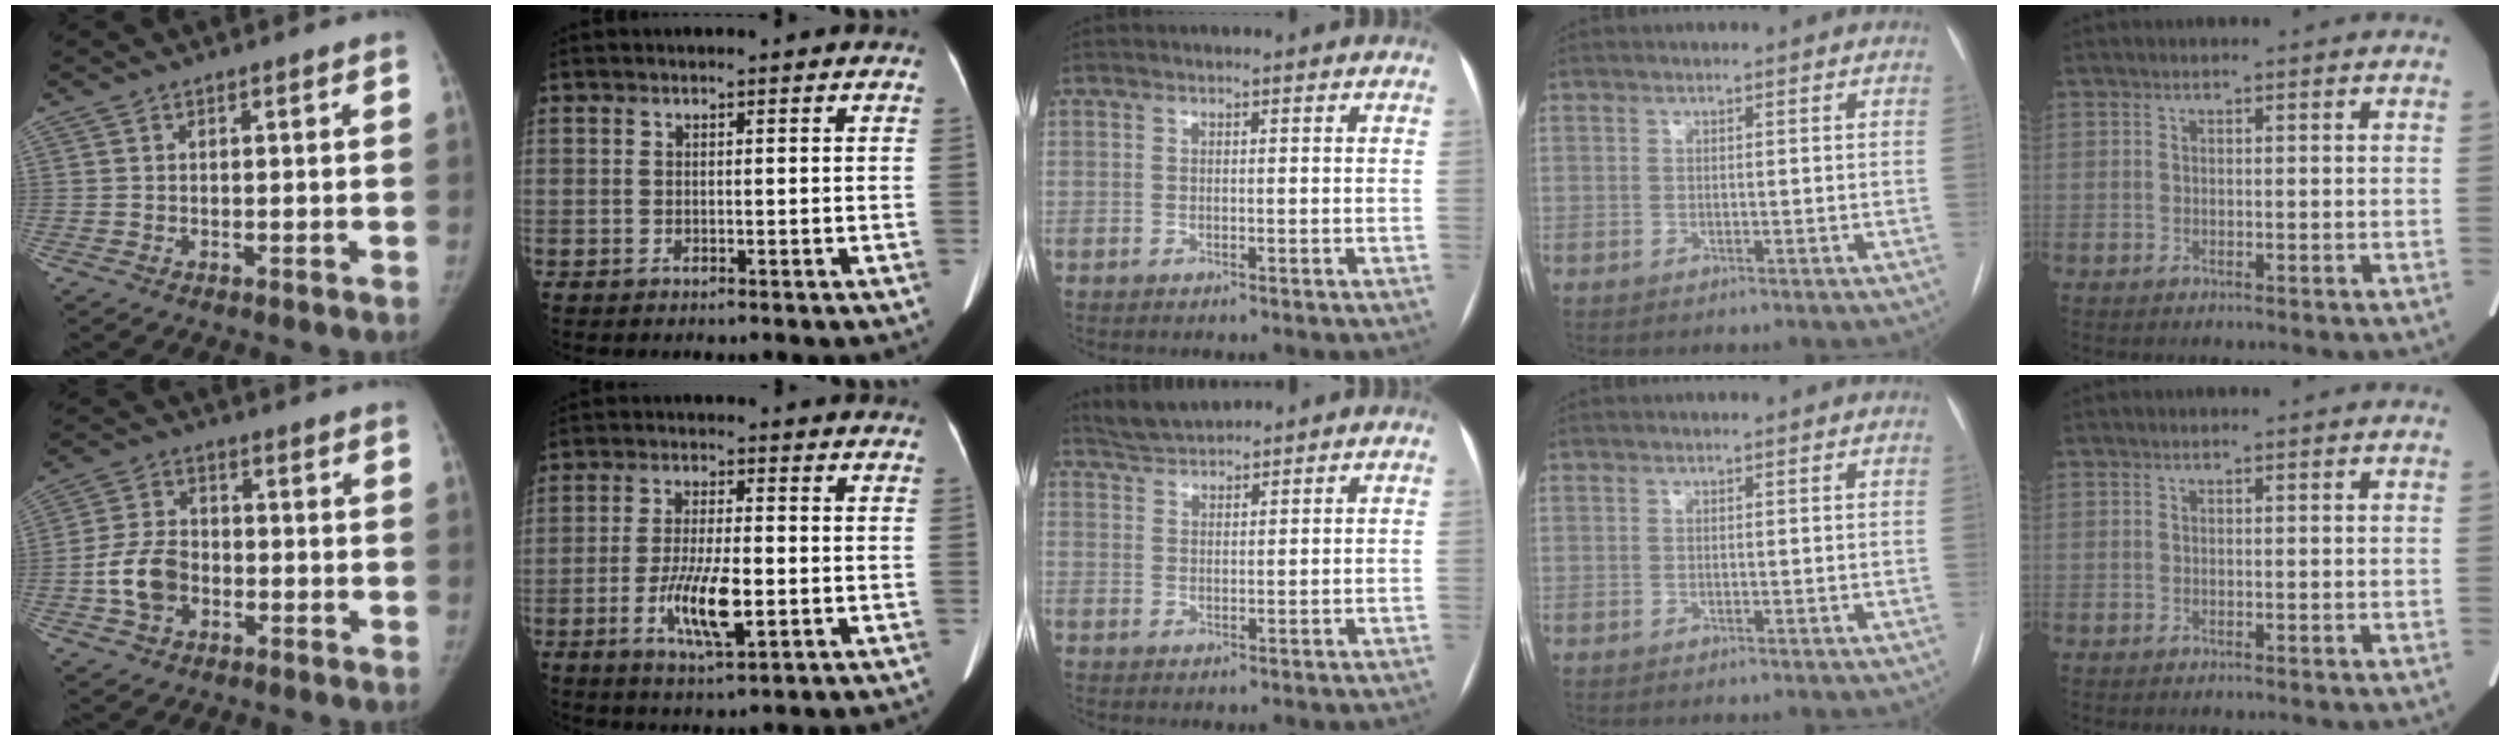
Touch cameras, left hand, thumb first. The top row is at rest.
{"thumb": {"total": 8.2, "force": [-2.4, 6.0, 5.0], "torque": [-0.082, 0.018, -0.051]}, "index": {"total": 8.7, "force": [-2.6, 1.8, 8.1], "torque": [-0.157, -0.011, -0.042]}, "middle": {"total": 3.9, "force": [3.9, 0.0, 0.4], "torque": [-0.020, 0.017, 0.079]}}